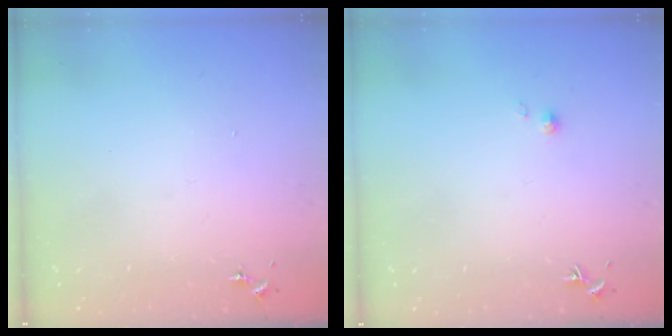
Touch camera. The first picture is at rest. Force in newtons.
{"total": 2.0, "press": 1.9, "slide": 0.2}